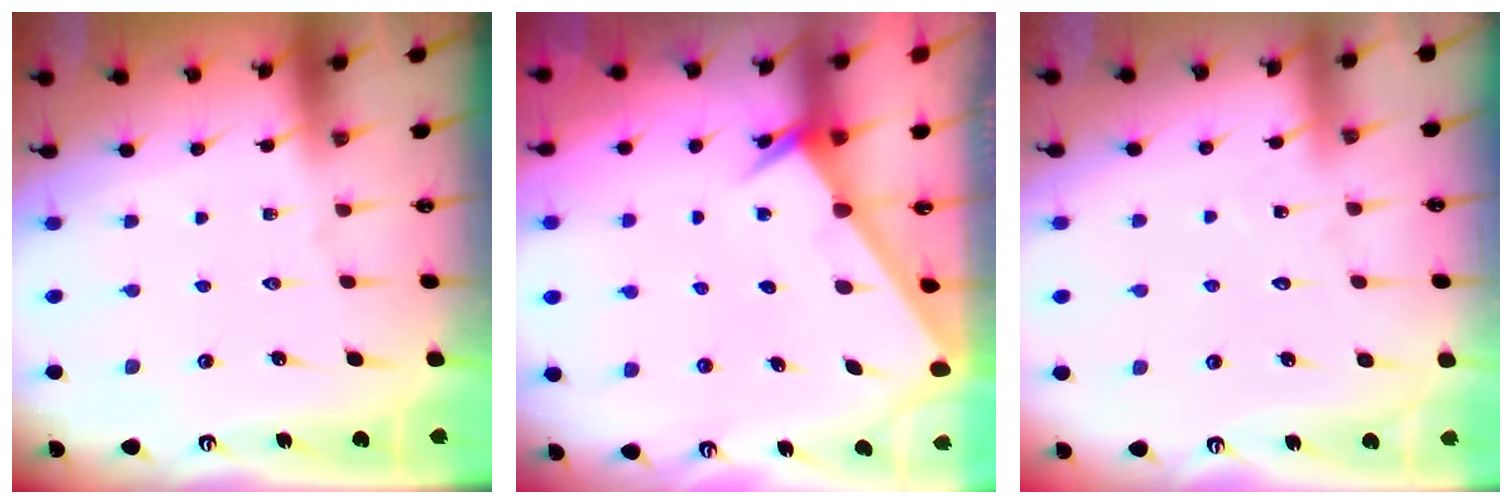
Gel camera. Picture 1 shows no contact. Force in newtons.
{"total": 1.9, "press": 1.9, "slide": 0.1}
{"total": 6.2, "press": 6.2, "slide": 0.6}